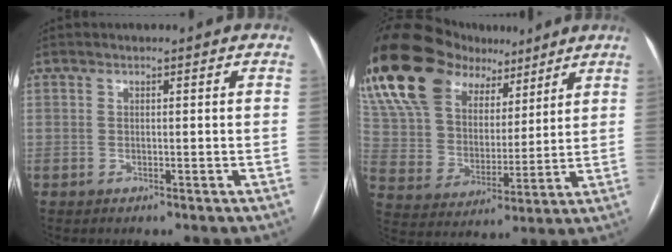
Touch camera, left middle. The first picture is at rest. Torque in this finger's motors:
{"motor_torque": [1.08, -1.06, 1.05, 0.21]}